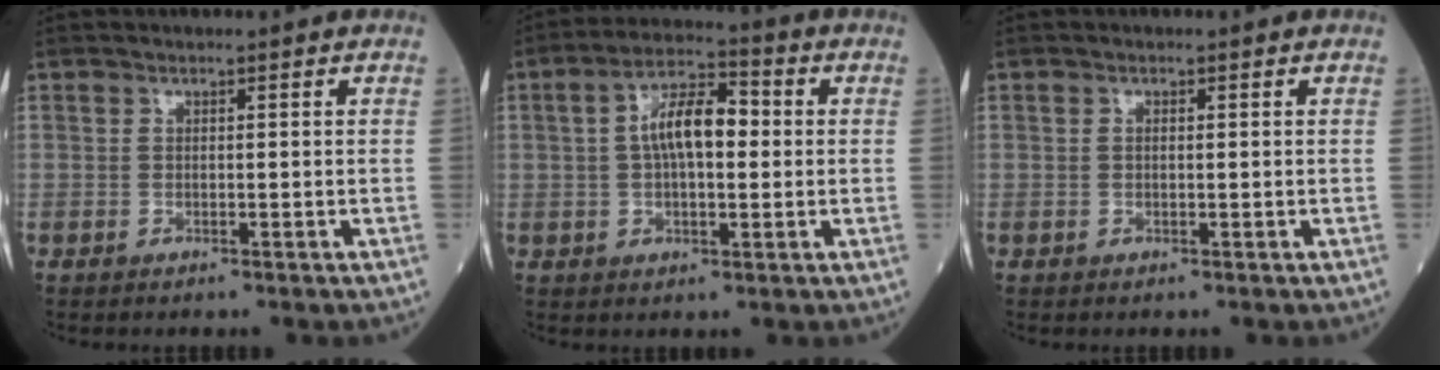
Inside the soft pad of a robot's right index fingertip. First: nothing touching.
{"total": 8.9, "force": [0.9, 3.4, 8.1], "torque": [-0.152, 0.024, 0.011]}
{"total": 0.6, "force": [0.1, 0.2, 0.5], "torque": [-0.012, 0.000, 0.001]}